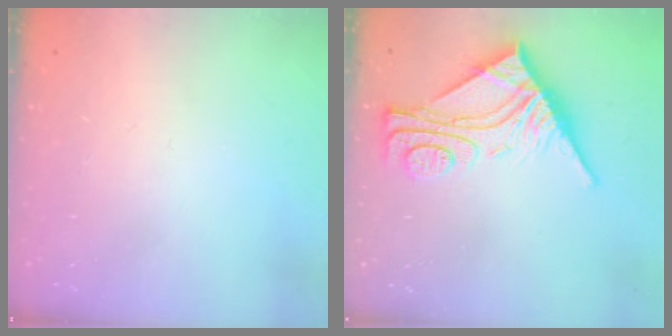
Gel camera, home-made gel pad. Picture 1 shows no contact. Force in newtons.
{"total": 11.3, "press": 11.2, "slide": 1.4}